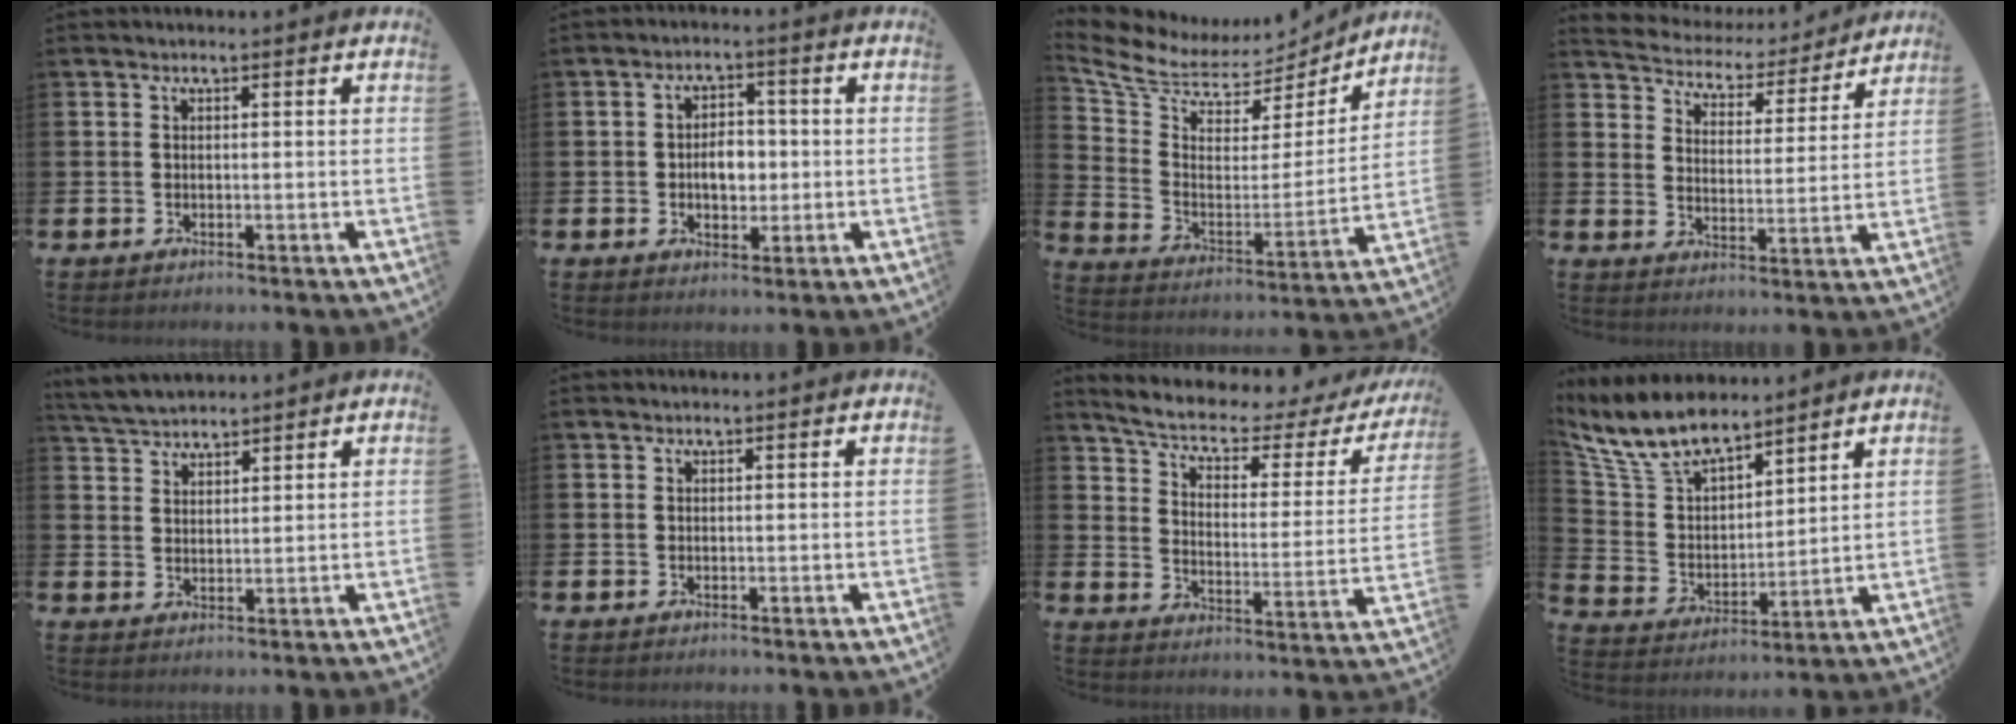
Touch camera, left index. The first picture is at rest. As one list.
[{"total": 3.9, "force": [-0.3, 2.8, 2.8], "torque": [-0.042, 0.003, -0.013]}, {"total": 7.6, "force": [6.9, 2.9, 1.1], "torque": [-0.075, -0.056, 0.117]}, {"total": 4.4, "force": [4.1, 1.6, 0.3], "torque": [-0.038, -0.033, 0.064]}, {"total": 4.2, "force": [4.2, 0.6, 0.2], "torque": [-0.024, -0.013, 0.078]}, {"total": 0.0}, {"total": 5.6, "force": [4.7, 1.6, 2.7], "torque": [-0.083, -0.033, 0.072]}, {"total": 10.0, "force": [8.7, 3.4, 3.6], "torque": [-0.114, -0.039, 0.163]}]